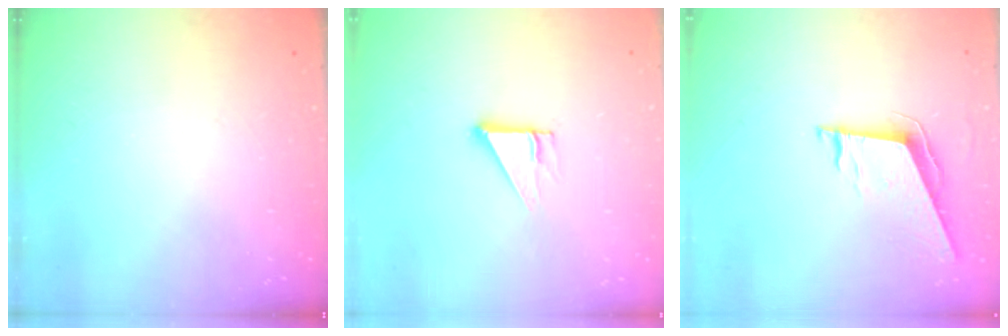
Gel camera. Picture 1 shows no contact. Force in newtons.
{"total": 3.7, "press": 3.7, "slide": 0.2}
{"total": 8.4, "press": 7.9, "slide": 2.9}